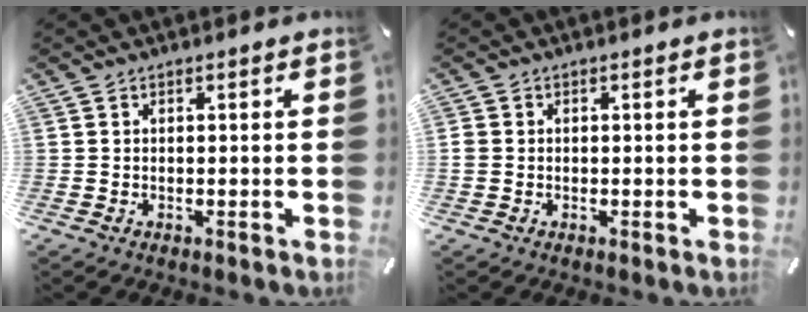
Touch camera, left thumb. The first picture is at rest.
{"total": 1.4, "force": [-0.1, 1.3, 0.6], "torque": [-0.011, 0.005, -0.004]}